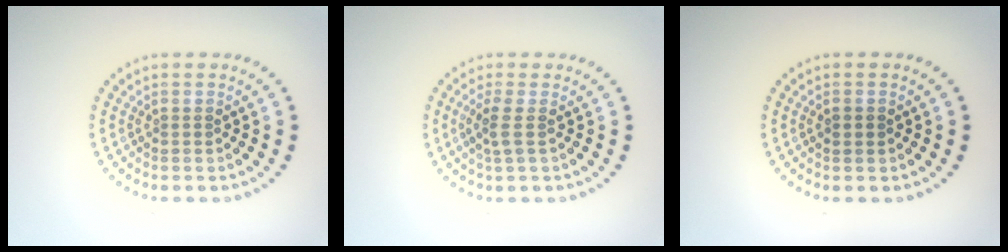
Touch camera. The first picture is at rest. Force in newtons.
{"total": 1.6, "press": 1.2, "slide": 1.1}
{"total": 1.2, "press": 1.2, "slide": 0.1}